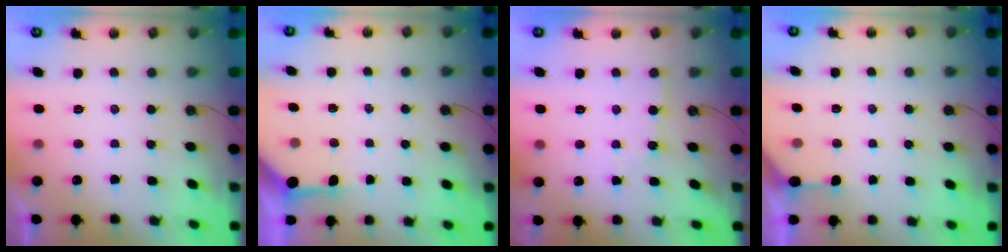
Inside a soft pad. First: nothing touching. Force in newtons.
{"total": 3.4, "press": 3.3, "slide": 0.4}
{"total": 2.1, "press": 2.1, "slide": 0.2}
{"total": 2.0, "press": 2.0, "slide": 0.2}